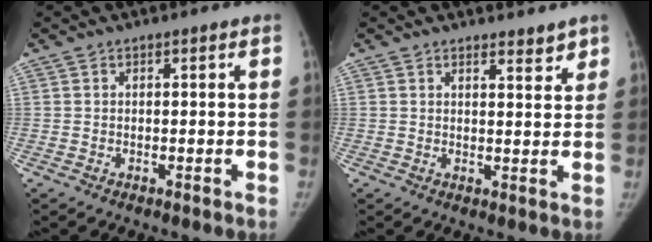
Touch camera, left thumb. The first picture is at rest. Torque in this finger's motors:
{"motor_torque": [-0.23, 0.07, 0.08, 0.17, -0.06]}